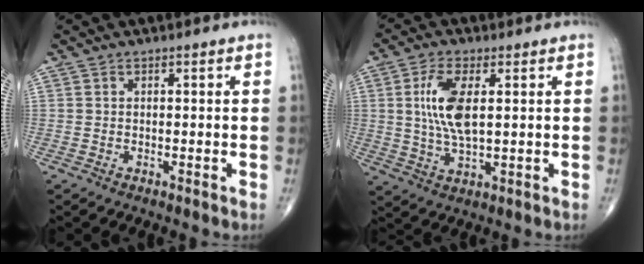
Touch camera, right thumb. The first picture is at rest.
{"total": 9.2, "force": [1.7, 3.8, 8.2], "torque": [-0.175, -0.008, 0.036]}